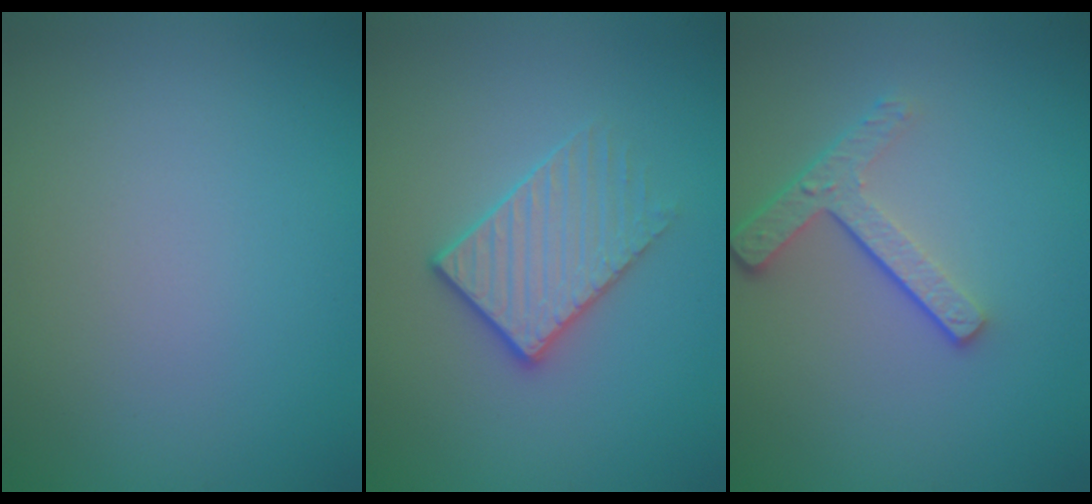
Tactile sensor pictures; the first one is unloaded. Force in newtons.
{"total": 3.2, "press": 3.0, "slide": 1.3}
{"total": 3.6, "press": 2.7, "slide": 2.5}